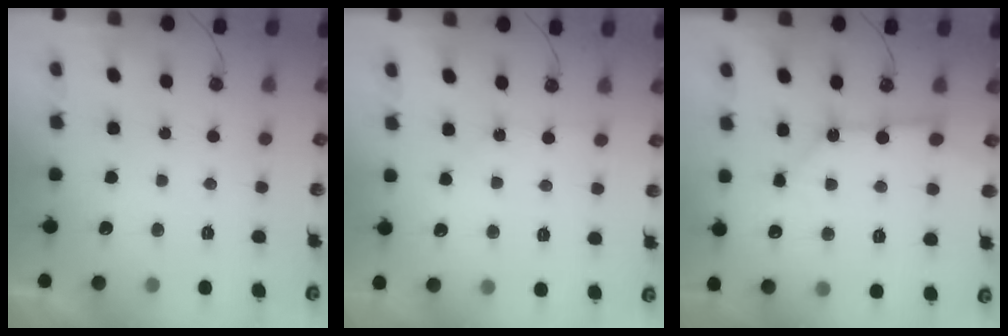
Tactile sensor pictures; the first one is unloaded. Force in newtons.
{"total": 1.6, "press": 1.5, "slide": 0.3}
{"total": 10.0, "press": 10.0, "slide": 1.0}